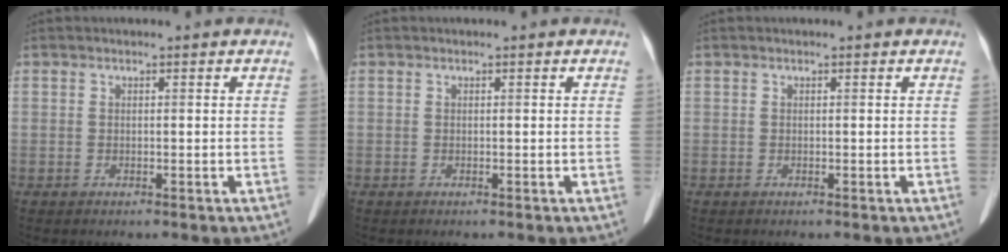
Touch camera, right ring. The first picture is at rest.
{"total": 0.0}
{"total": 0.0}